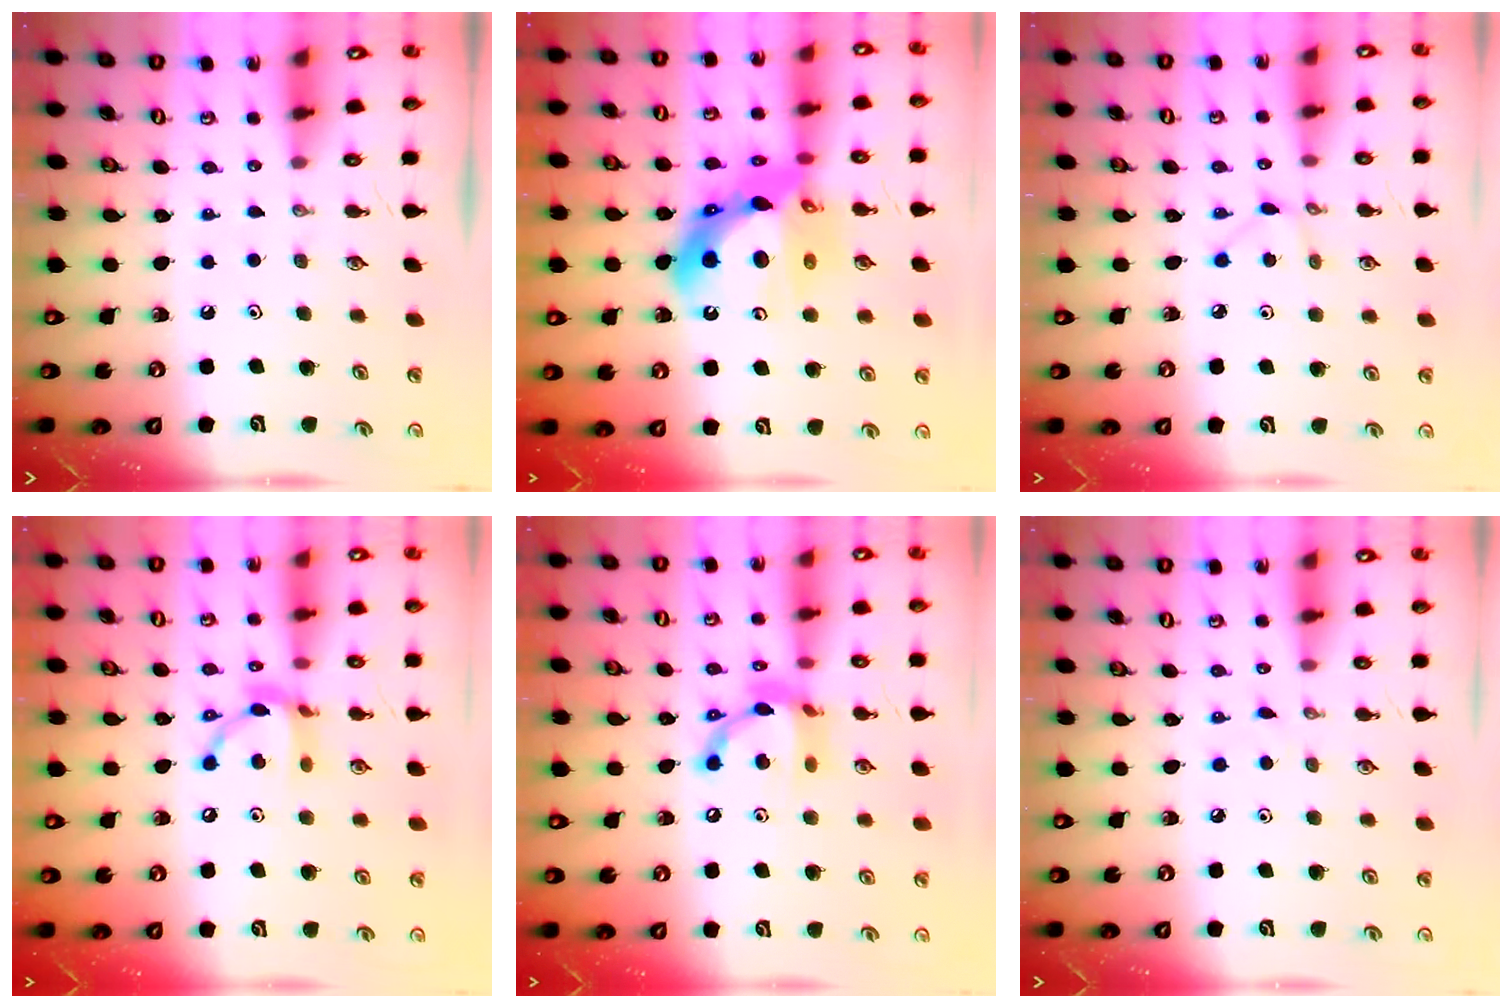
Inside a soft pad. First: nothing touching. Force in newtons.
{"total": 18.2, "press": 18.1, "slide": 2.0}
{"total": 2.1, "press": 2.1, "slide": 0.3}
{"total": 12.6, "press": 12.6, "slide": 1.1}
{"total": 14.3, "press": 14.3, "slide": 1.2}
{"total": 2.1, "press": 2.1, "slide": 0.3}